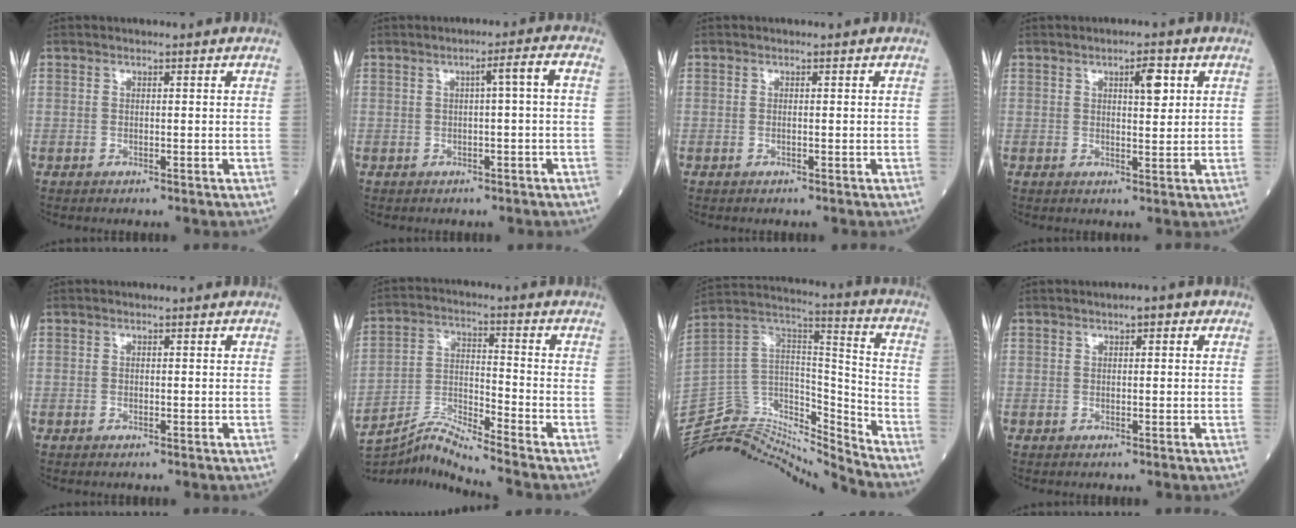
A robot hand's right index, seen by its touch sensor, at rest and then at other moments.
{"total": 2.8, "force": [-0.1, -0.3, 2.8], "torque": [-0.040, 0.008, 0.001]}
{"total": 0.0}
{"total": 3.9, "force": [1.6, 1.0, 3.3], "torque": [-0.049, 0.001, 0.024]}
{"total": 0.0}
{"total": 9.4, "force": [-8.9, -2.4, 2.1], "torque": [-0.052, 0.006, -0.166]}
{"total": 20.0, "force": [-19.7, 2.6, 2.4], "torque": [-0.044, 0.076, -0.334]}
{"total": 2.1, "force": [1.0, 0.9, 1.7], "torque": [-0.022, 0.010, 0.012]}